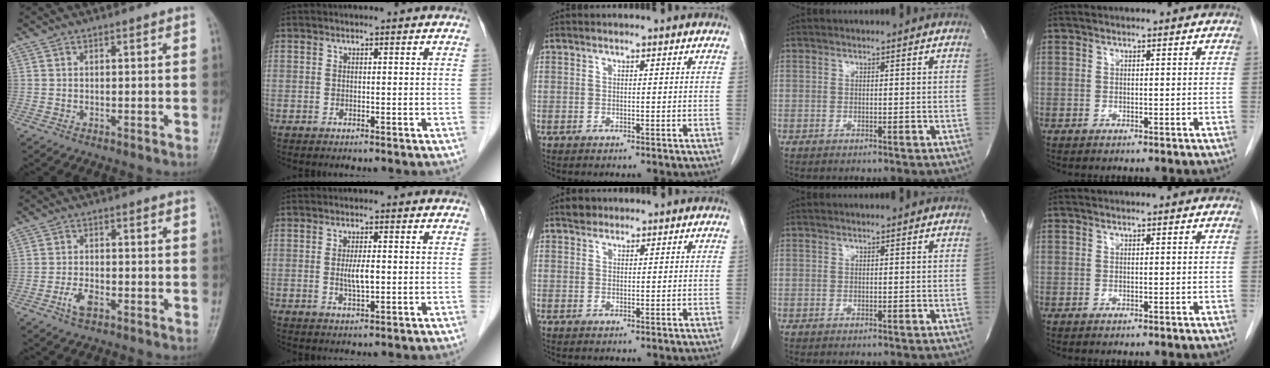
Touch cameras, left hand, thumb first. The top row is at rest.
{"thumb": {"total": 3.6, "force": [-1.8, 1.8, 2.6], "torque": [-0.054, 0.009, -0.035]}, "index": {"total": 3.2, "force": [-0.2, 0.8, 3.1], "torque": [-0.062, -0.003, -0.001]}, "middle": {"total": 1.6, "force": [1.3, 1.0, 0.2], "torque": [-0.005, 0.005, 0.020]}}